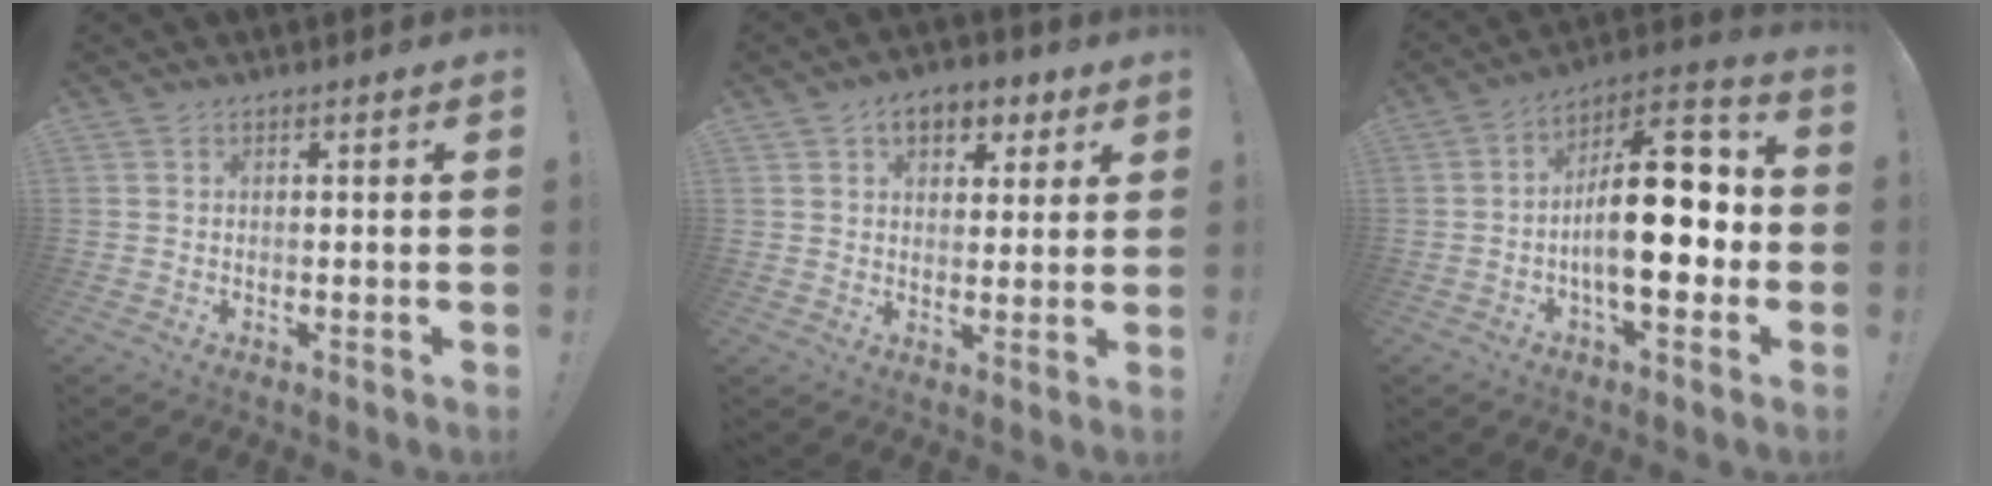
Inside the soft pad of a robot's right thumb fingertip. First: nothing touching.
{"total": 8.3, "force": [4.1, 5.6, 4.6], "torque": [-0.063, -0.008, 0.074]}
{"total": 21.1, "force": [-2.3, 9.2, 18.9], "torque": [-0.294, 0.010, -0.038]}